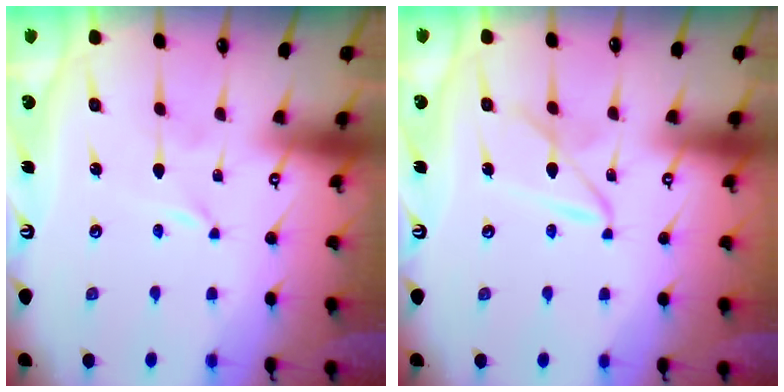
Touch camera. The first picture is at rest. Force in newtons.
{"total": 6.6, "press": 6.6, "slide": 0.5}